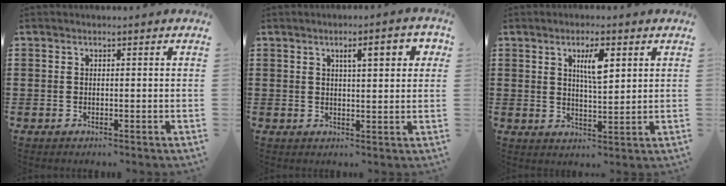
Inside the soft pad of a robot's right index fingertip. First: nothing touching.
{"total": 4.5, "force": [1.7, 1.1, 4.0], "torque": [-0.065, 0.001, 0.022]}
{"total": 5.1, "force": [2.1, 1.4, 4.4], "torque": [-0.076, 0.003, 0.030]}